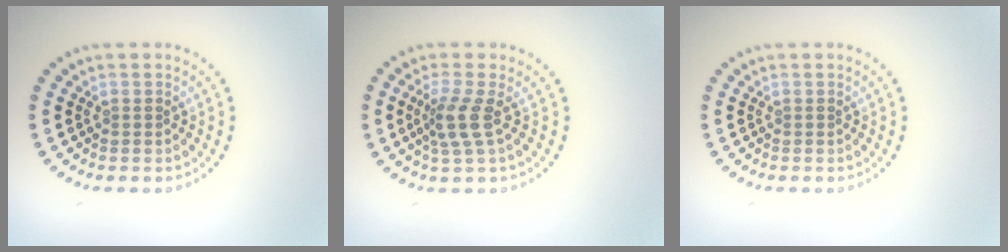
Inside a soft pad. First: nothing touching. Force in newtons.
{"total": 2.6, "press": 2.0, "slide": 1.7}
{"total": 0.0}